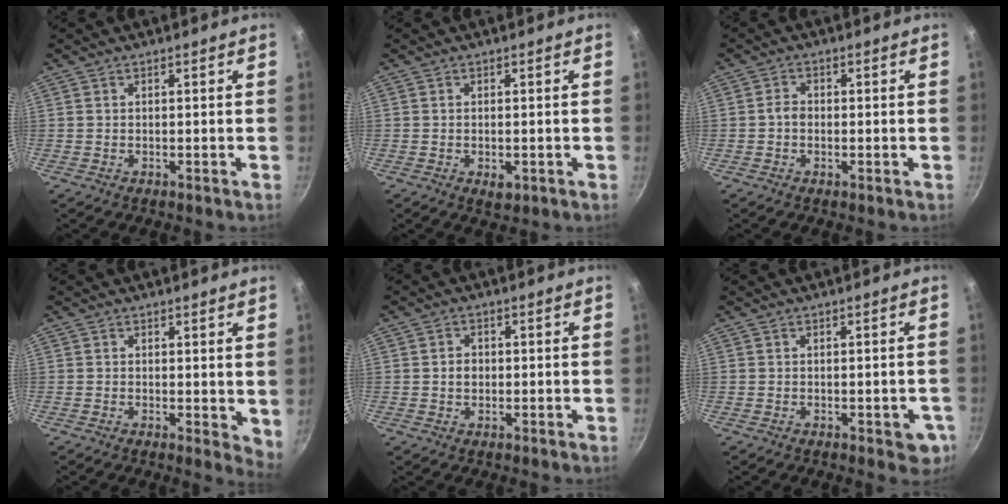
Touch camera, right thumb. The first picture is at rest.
{"total": 2.5, "force": [-0.7, 1.5, 1.9], "torque": [-0.028, -0.005, -0.009]}
{"total": 2.2, "force": [-0.3, 1.7, 1.4], "torque": [-0.025, 0.009, -0.010]}
{"total": 3.7, "force": [0.8, 1.9, 3.0], "torque": [-0.033, -0.005, 0.011]}
{"total": 2.6, "force": [0.0, 2.2, 1.5], "torque": [-0.016, 0.006, -0.002]}
{"total": 4.6, "force": [-1.5, 2.2, 3.8], "torque": [-0.028, 0.001, -0.018]}